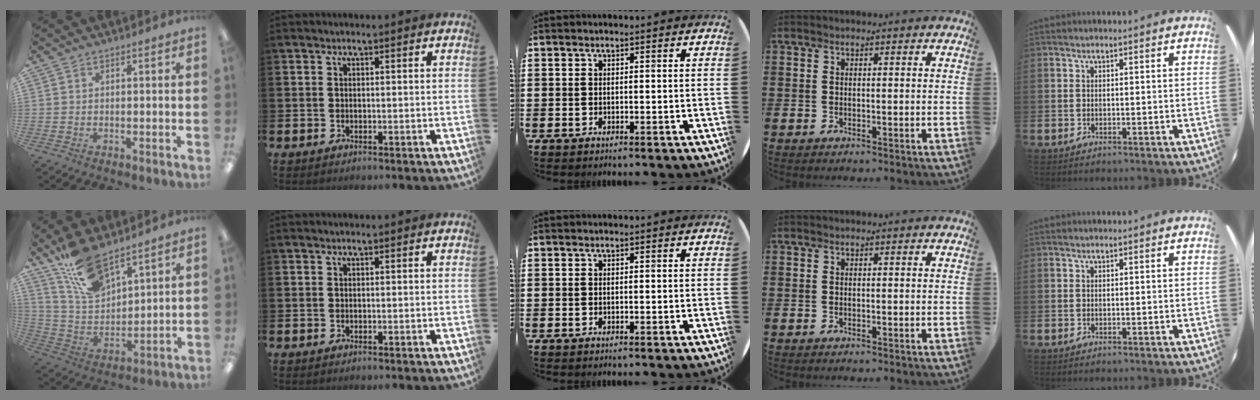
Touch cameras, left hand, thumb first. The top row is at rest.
{"thumb": {"total": 14.6, "force": [11.1, 6.3, 7.1], "torque": [-0.150, -0.054, 0.209]}}